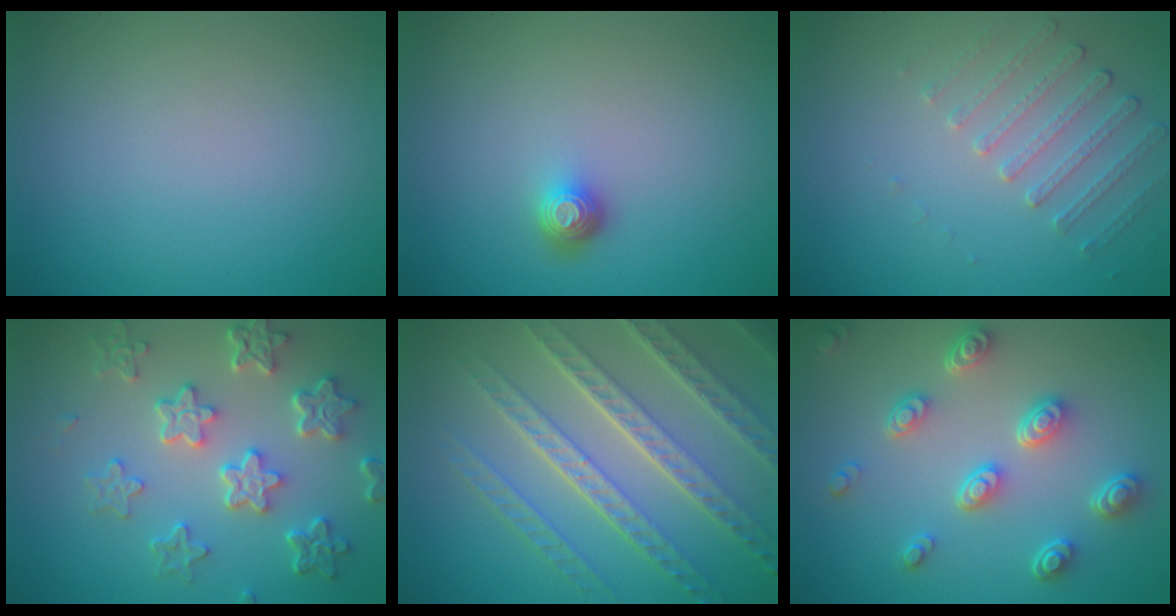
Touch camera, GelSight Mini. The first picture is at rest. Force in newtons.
{"total": 1.7, "press": 1.3, "slide": 1.1}
{"total": 1.9, "press": 1.5, "slide": 1.2}
{"total": 6.1, "press": 4.6, "slide": 4.0}
{"total": 8.3, "press": 5.8, "slide": 5.9}
{"total": 4.9, "press": 3.9, "slide": 3.0}